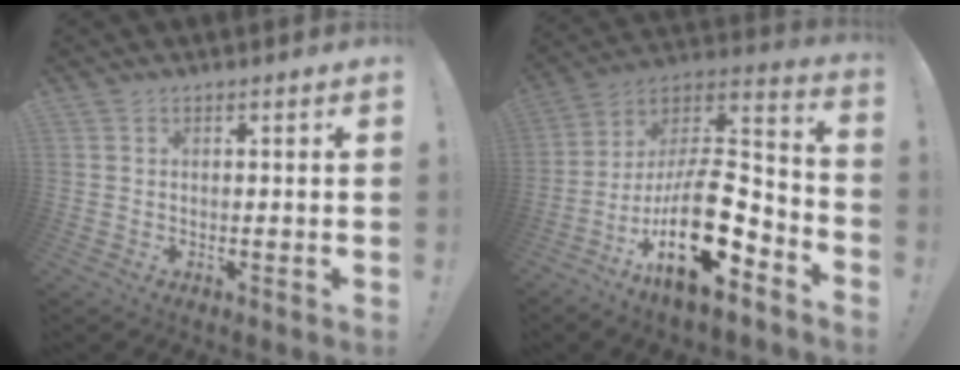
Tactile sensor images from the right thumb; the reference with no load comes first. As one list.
[{"total": 22.5, "force": [-8.2, 9.7, 18.6], "torque": [-0.313, 0.042, -0.129]}]